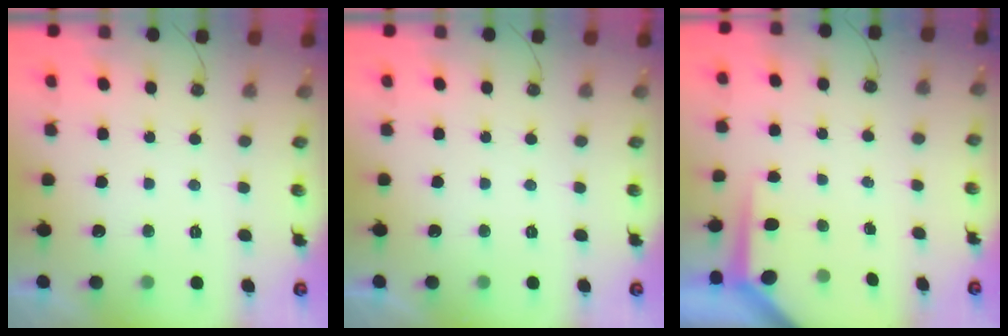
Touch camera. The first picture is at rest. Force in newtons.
{"total": 0.0}
{"total": 4.0, "press": 4.0, "slide": 0.3}